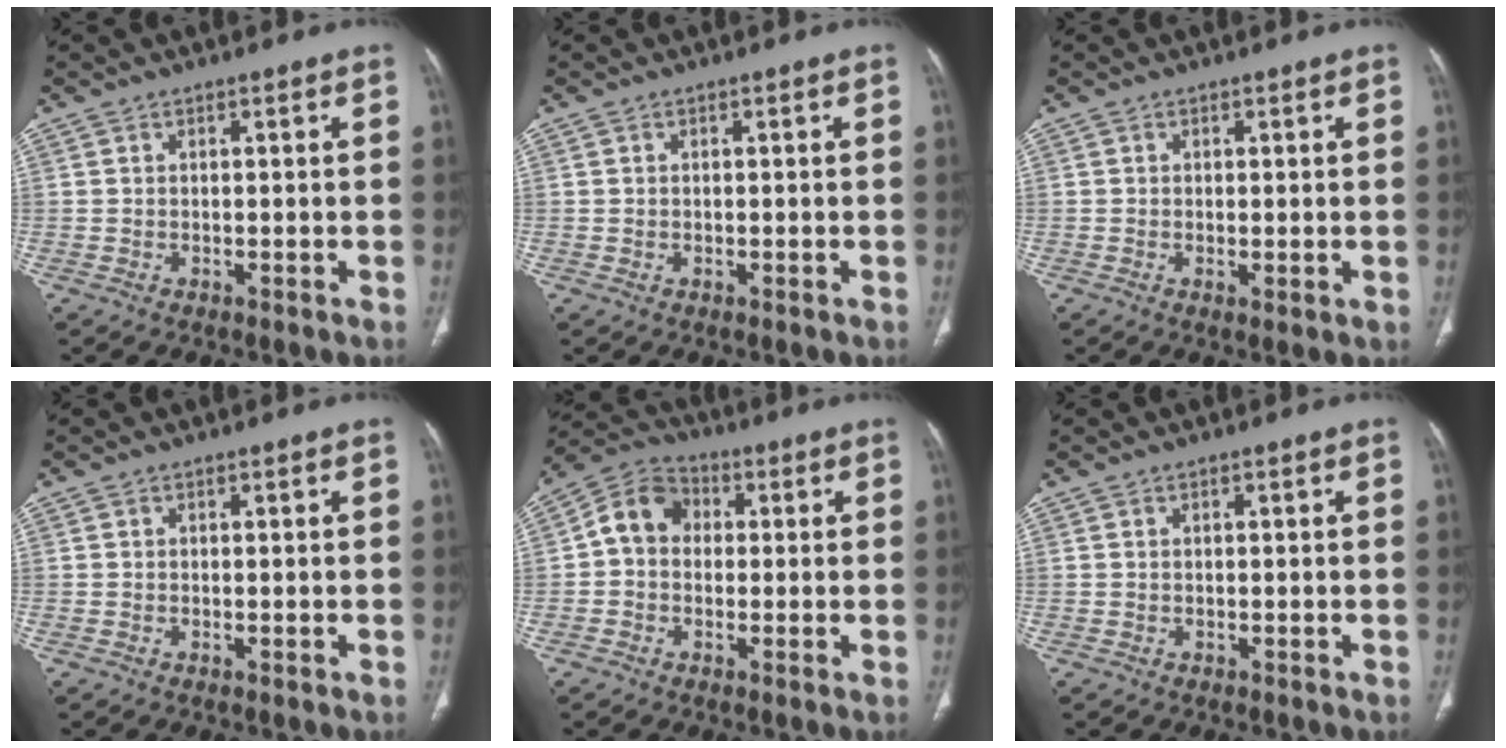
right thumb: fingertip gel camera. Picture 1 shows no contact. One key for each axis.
{"total": 0.0}
{"total": 1.4, "fx": -0.1, "fy": 0.5, "fz": 1.3, "tx": -0.027, "ty": -0.007, "tz": -0.002}
{"total": 0.0}
{"total": 9.5, "fx": 0.6, "fy": 7.7, "fz": 5.4, "tx": -0.080, "ty": 0.030, "tz": -0.007}
{"total": 0.0}